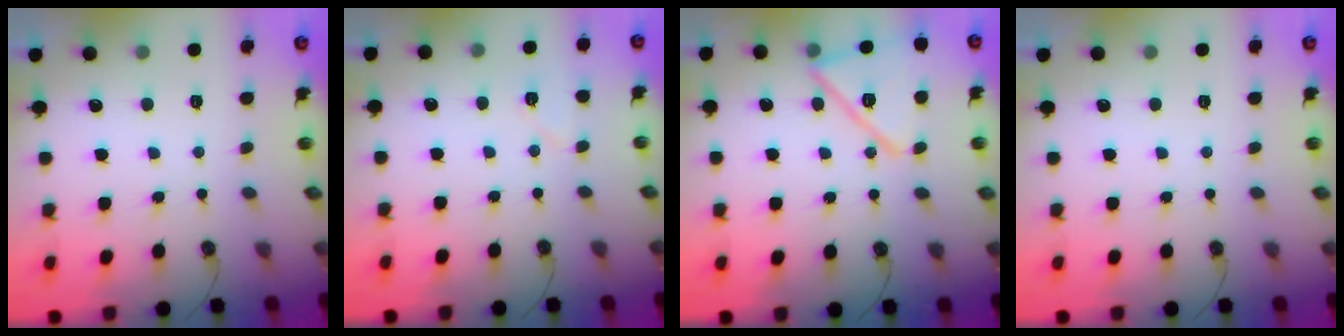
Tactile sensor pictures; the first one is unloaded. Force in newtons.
{"total": 6.0, "press": 5.7, "slide": 1.8}
{"total": 16.5, "press": 16.5, "slide": 1.2}
{"total": 0.0}